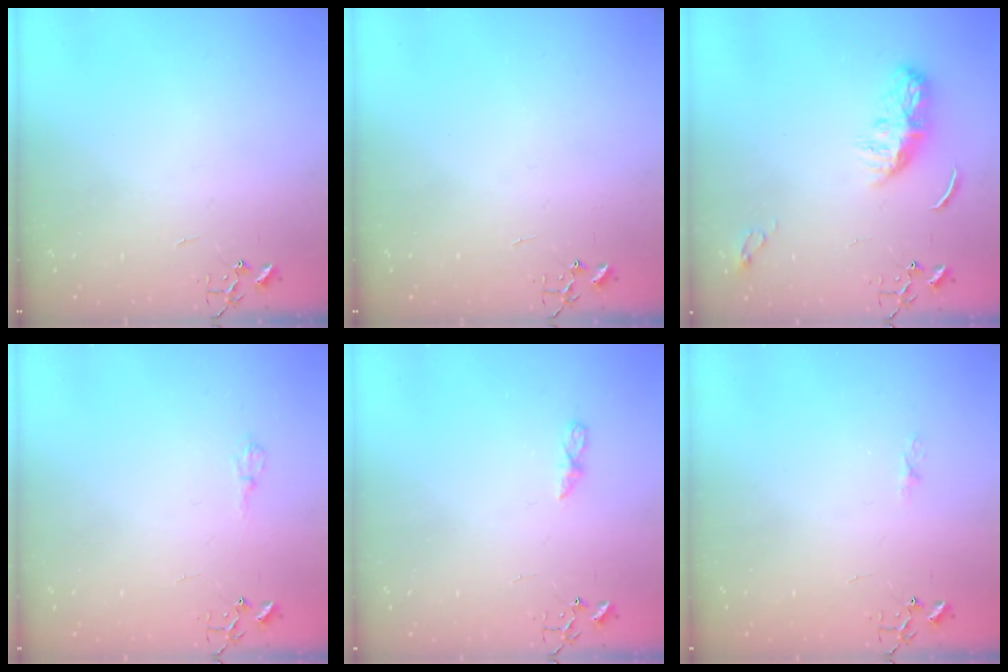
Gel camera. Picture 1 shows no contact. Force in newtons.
{"total": 0.0}
{"total": 8.7, "press": 8.7, "slide": 0.3}
{"total": 6.5, "press": 6.4, "slide": 0.8}
{"total": 5.5, "press": 5.4, "slide": 0.4}
{"total": 3.6, "press": 3.5, "slide": 0.5}